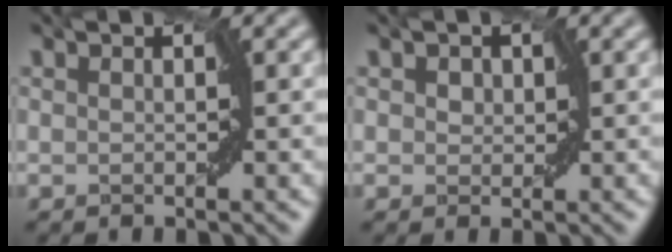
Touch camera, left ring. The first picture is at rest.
{"total": 1.1, "force": [0.4, 0.9, 0.4], "torque": [-0.006, 0.001, 0.008]}